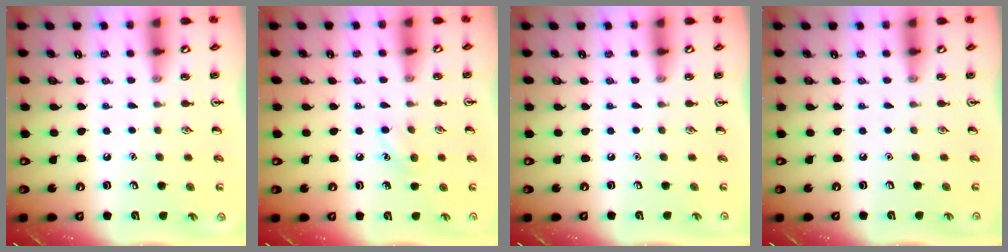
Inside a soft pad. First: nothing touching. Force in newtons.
{"total": 6.4, "press": 6.2, "slide": 1.5}
{"total": 0.0}
{"total": 0.0}